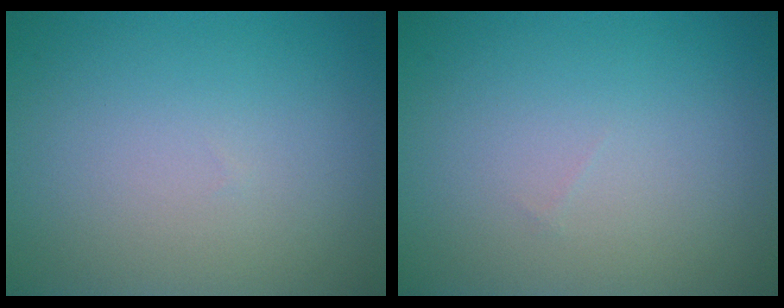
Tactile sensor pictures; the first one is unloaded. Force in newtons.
{"total": 0.0}